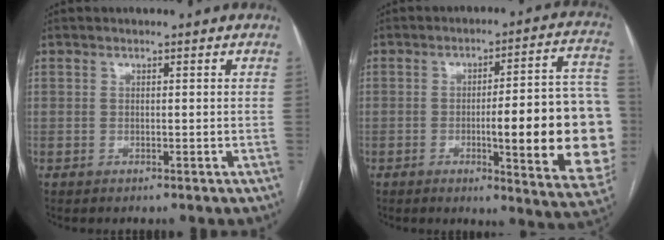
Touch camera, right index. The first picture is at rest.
{"total": 21.1, "force": [-3.0, 3.1, 20.7], "torque": [-0.178, 0.022, -0.025]}